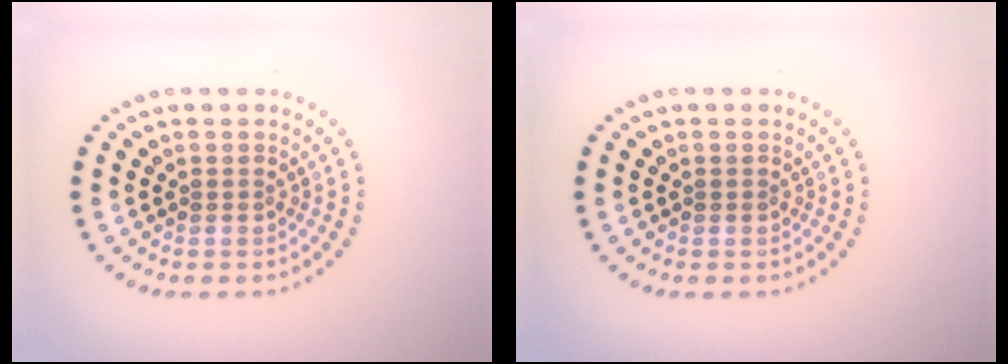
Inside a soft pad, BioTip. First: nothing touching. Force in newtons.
{"total": 0.0}